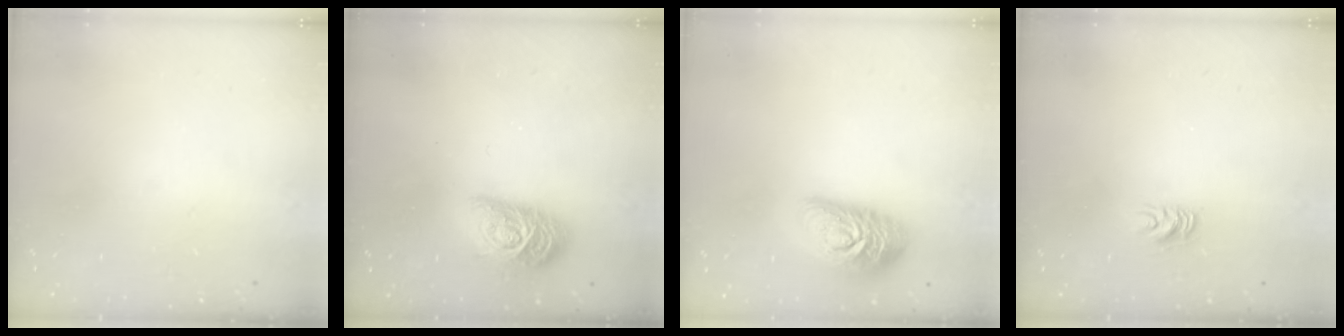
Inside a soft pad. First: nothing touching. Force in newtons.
{"total": 14.9, "press": 14.9, "slide": 0.7}
{"total": 15.5, "press": 15.5, "slide": 0.9}
{"total": 5.7, "press": 5.7, "slide": 0.6}